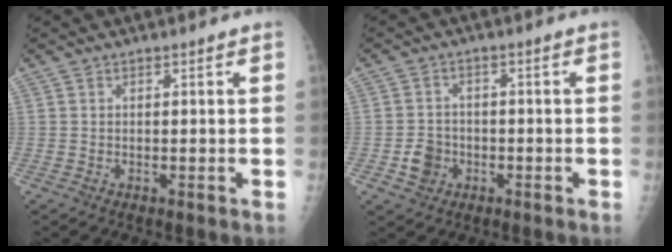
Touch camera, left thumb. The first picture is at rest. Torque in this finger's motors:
{"motor_torque": [-0.07, 0.07, 0.04, 0.04, 0.00]}